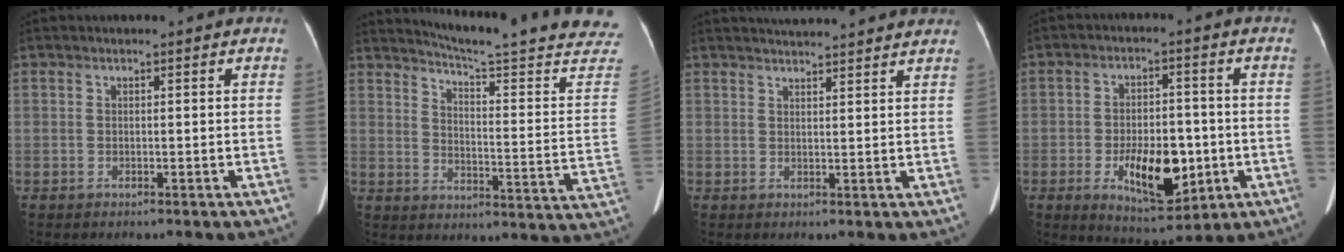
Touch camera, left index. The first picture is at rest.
{"total": 24.8, "force": [22.9, -0.5, 9.4], "torque": [-0.135, -0.121, 0.274]}
{"total": 10.0, "force": [9.5, 0.4, 3.2], "torque": [-0.046, 0.023, 0.113]}
{"total": 10.9, "force": [-3.1, 5.0, 9.1], "torque": [-0.154, -0.008, -0.038]}